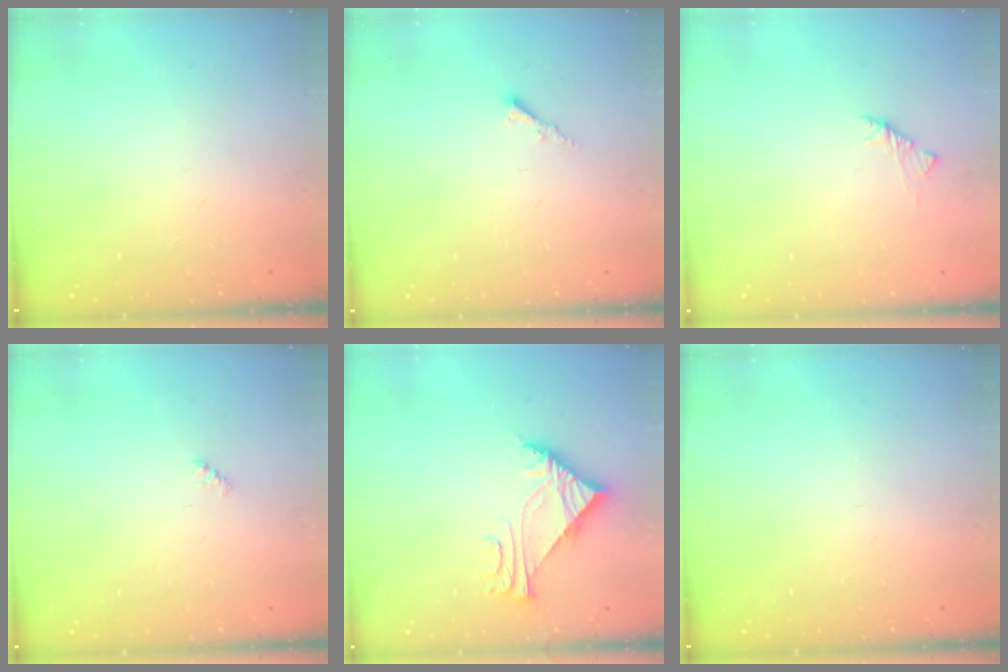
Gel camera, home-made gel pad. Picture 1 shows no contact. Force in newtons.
{"total": 1.7, "press": 1.6, "slide": 0.4}
{"total": 1.7, "press": 1.6, "slide": 0.5}
{"total": 2.4, "press": 2.4, "slide": 0.5}
{"total": 6.5, "press": 6.5, "slide": 0.5}
{"total": 0.0}